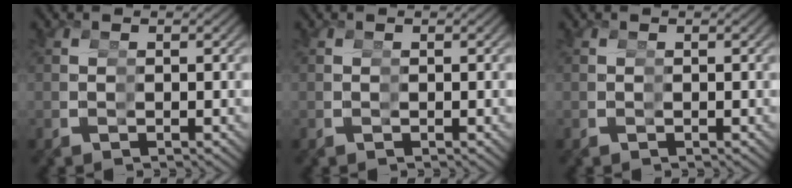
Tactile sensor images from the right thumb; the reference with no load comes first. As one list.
[{"total": 0.0}, {"total": 0.0}]